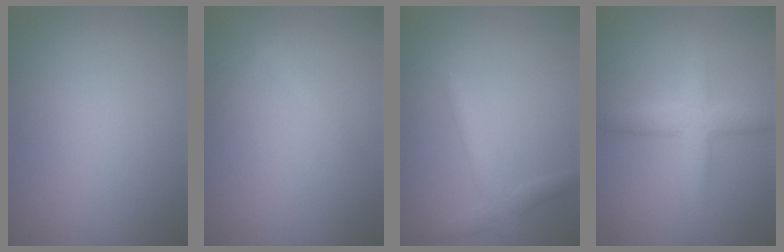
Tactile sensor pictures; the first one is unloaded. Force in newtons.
{"total": 0.9, "press": 0.9, "slide": 0.0}
{"total": 2.2, "press": 2.2, "slide": 0.1}
{"total": 4.0, "press": 4.0, "slide": 0.1}